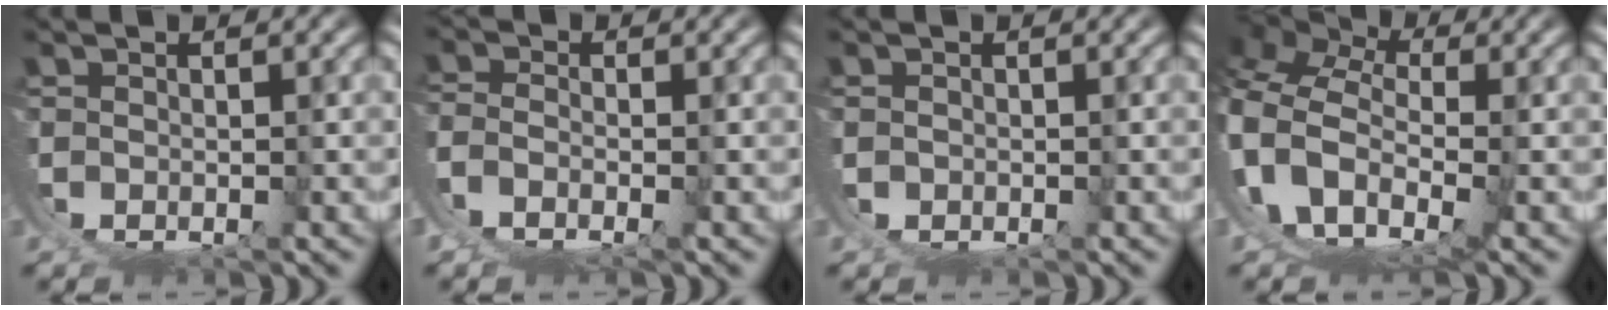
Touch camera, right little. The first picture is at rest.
{"total": 5.8, "force": [0.4, 4.9, 3.1], "torque": [-0.097, -0.020, 0.006]}
{"total": 0.9, "force": [0.3, 0.8, -0.3], "torque": [-0.001, 0.002, 0.002]}
{"total": 12.8, "force": [2.1, 10.1, 7.5], "torque": [-0.192, -0.039, 0.033]}